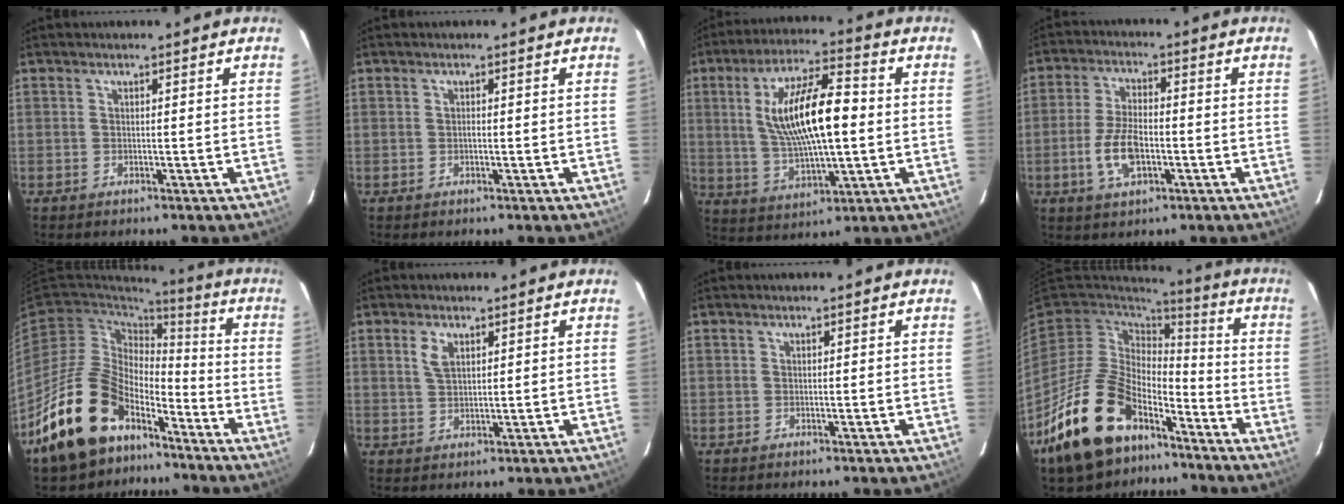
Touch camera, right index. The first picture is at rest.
{"total": 1.3, "force": [-0.5, 0.6, 1.0], "torque": [-0.017, 0.006, -0.009]}
{"total": 16.7, "force": [1.5, 5.2, 15.7], "torque": [-0.290, 0.009, 0.036]}
{"total": 8.2, "force": [-2.5, 3.9, 6.8], "torque": [-0.143, 0.000, -0.045]}
{"total": 20.9, "force": [-13.6, 12.3, 10.0], "torque": [-0.199, 0.022, -0.214]}
{"total": 3.1, "force": [1.4, 1.7, 2.2], "torque": [-0.042, 0.004, 0.028]}
{"total": 0.0}
{"total": 22.8, "force": [-14.1, 12.9, 12.5], "torque": [-0.252, 0.004, -0.220]}